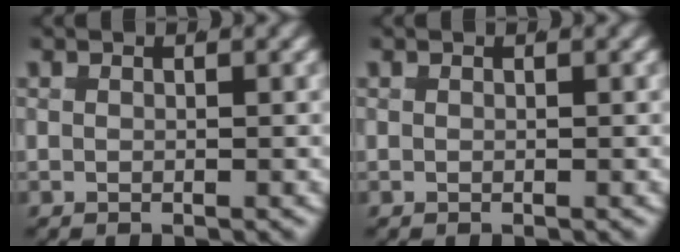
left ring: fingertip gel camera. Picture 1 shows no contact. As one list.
[{"total": 0.0}]